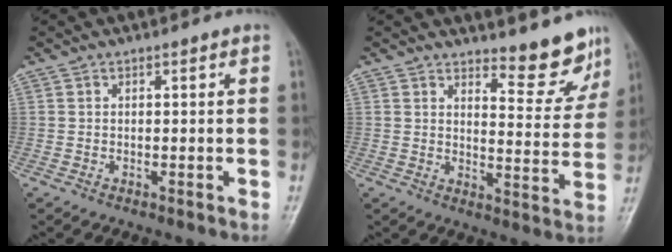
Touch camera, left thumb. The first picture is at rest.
{"total": 8.5, "force": [7.6, 2.4, 2.9], "torque": [-0.010, -0.073, 0.098]}